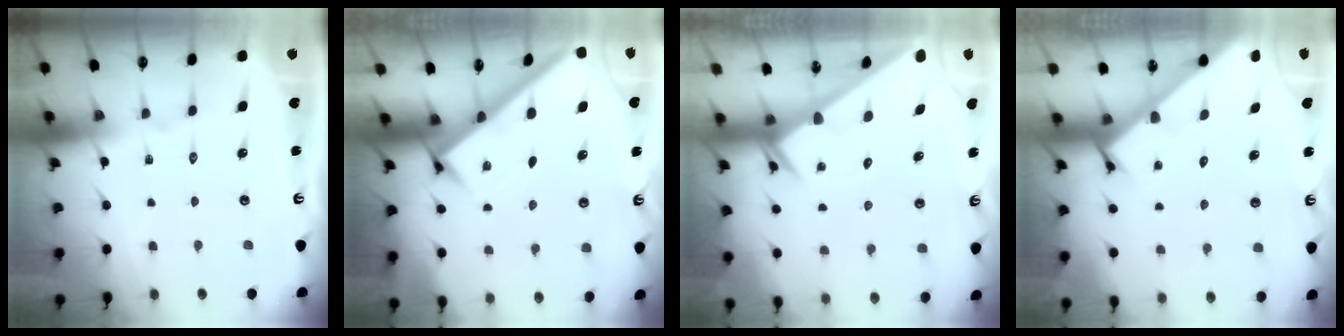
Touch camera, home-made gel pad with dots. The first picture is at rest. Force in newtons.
{"total": 2.5, "press": 2.5, "slide": 0.3}
{"total": 2.3, "press": 2.3, "slide": 0.1}
{"total": 2.5, "press": 2.5, "slide": 0.1}